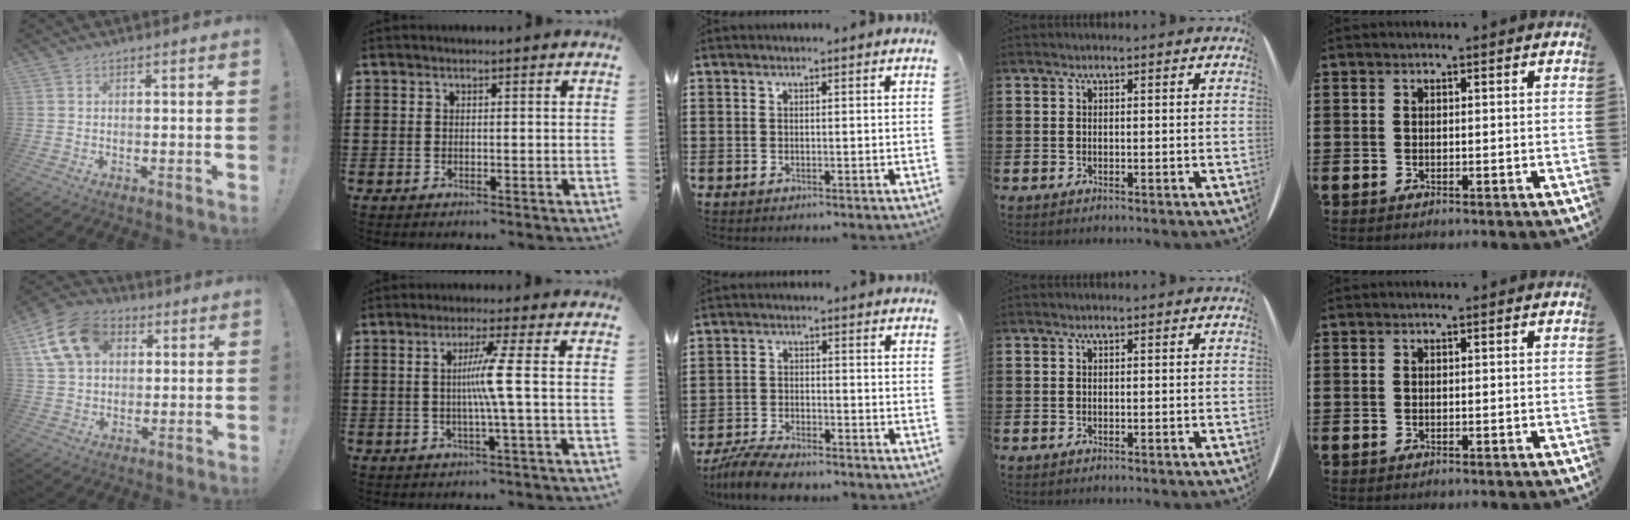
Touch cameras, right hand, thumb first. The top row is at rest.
{"thumb": {"total": 15.6, "force": [5.3, 11.6, 9.0], "torque": [-0.154, -0.009, 0.103]}, "index": {"total": 5.6, "force": [-0.1, -1.2, 5.5], "torque": [-0.101, -0.009, -0.011]}, "middle": {"total": 5.5, "force": [-5.2, 0.6, 1.7], "torque": [-0.048, -0.005, -0.104]}}